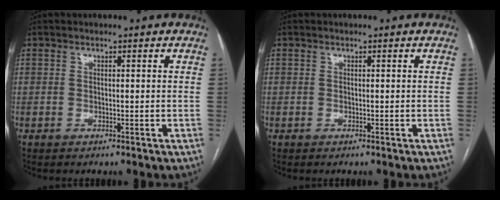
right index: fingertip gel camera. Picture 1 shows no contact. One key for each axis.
{"total": 0.0}